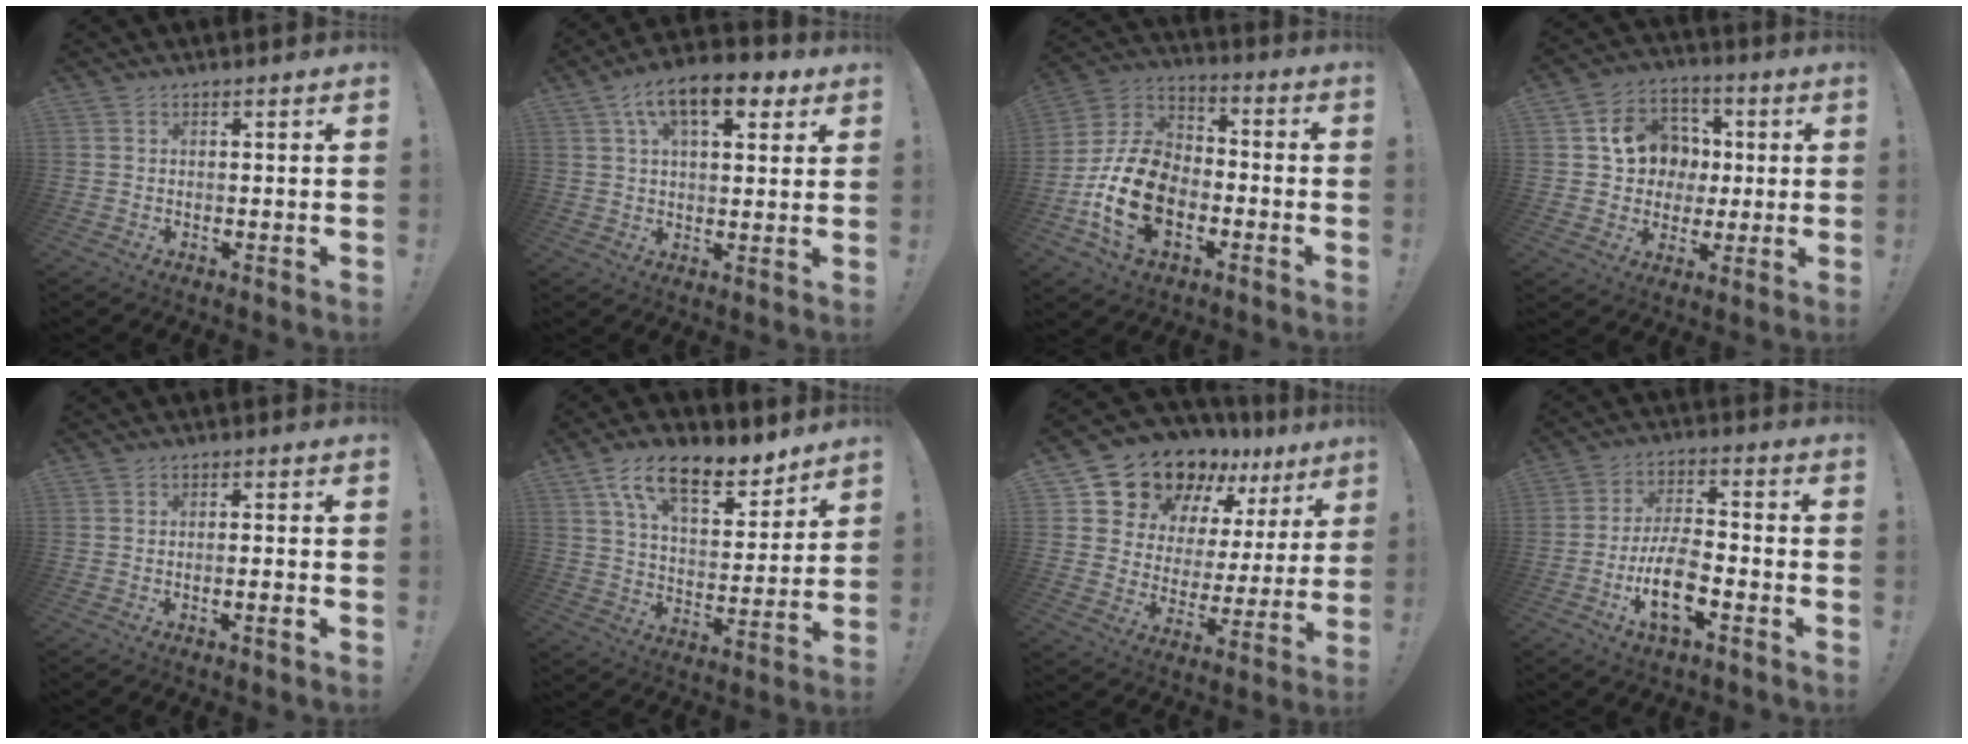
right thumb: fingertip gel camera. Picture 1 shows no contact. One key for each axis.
{"total": 12.8, "fx": 6.0, "fy": 6.2, "fz": 9.5, "tx": -0.141, "ty": -0.012, "tz": 0.100}
{"total": 20.3, "fx": -6.6, "fy": 13.5, "fz": 13.6, "tx": -0.251, "ty": 0.045, "tz": -0.102}
{"total": 13.7, "fx": 2.1, "fy": 12.4, "fz": 5.2, "tx": -0.065, "ty": 0.006, "tz": 0.054}
{"total": 3.2, "fx": -1.5, "fy": 0.0, "fz": 2.8, "tx": -0.049, "ty": 0.000, "tz": -0.024}
{"total": 15.7, "fx": 10.1, "fy": 7.1, "fz": 9.7, "tx": -0.165, "ty": -0.054, "tz": 0.180}
{"total": 15.5, "fx": 13.2, "fy": 7.3, "fz": 3.8, "tx": -0.079, "ty": -0.106, "tz": 0.250}
{"total": 13.4, "fx": -5.6, "fy": 6.0, "fz": 10.6, "tx": -0.204, "ty": 0.024, "tz": -0.096}